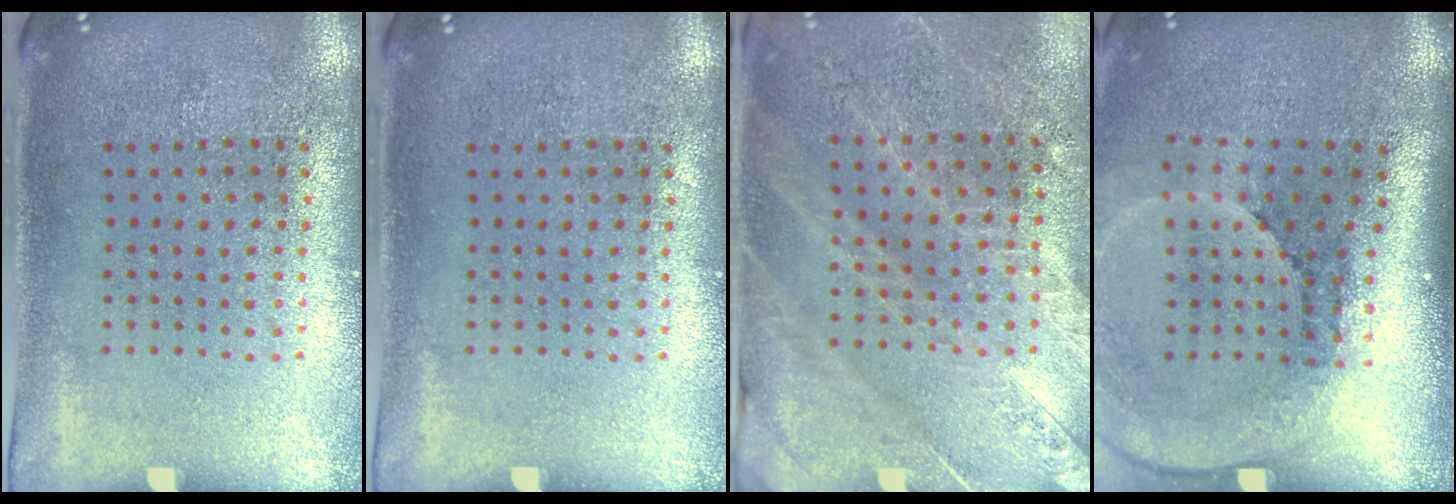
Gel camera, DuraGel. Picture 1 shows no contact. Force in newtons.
{"total": 0.0}
{"total": 2.5, "press": 2.5, "slide": 0.4}
{"total": 2.7, "press": 1.8, "slide": 2.0}